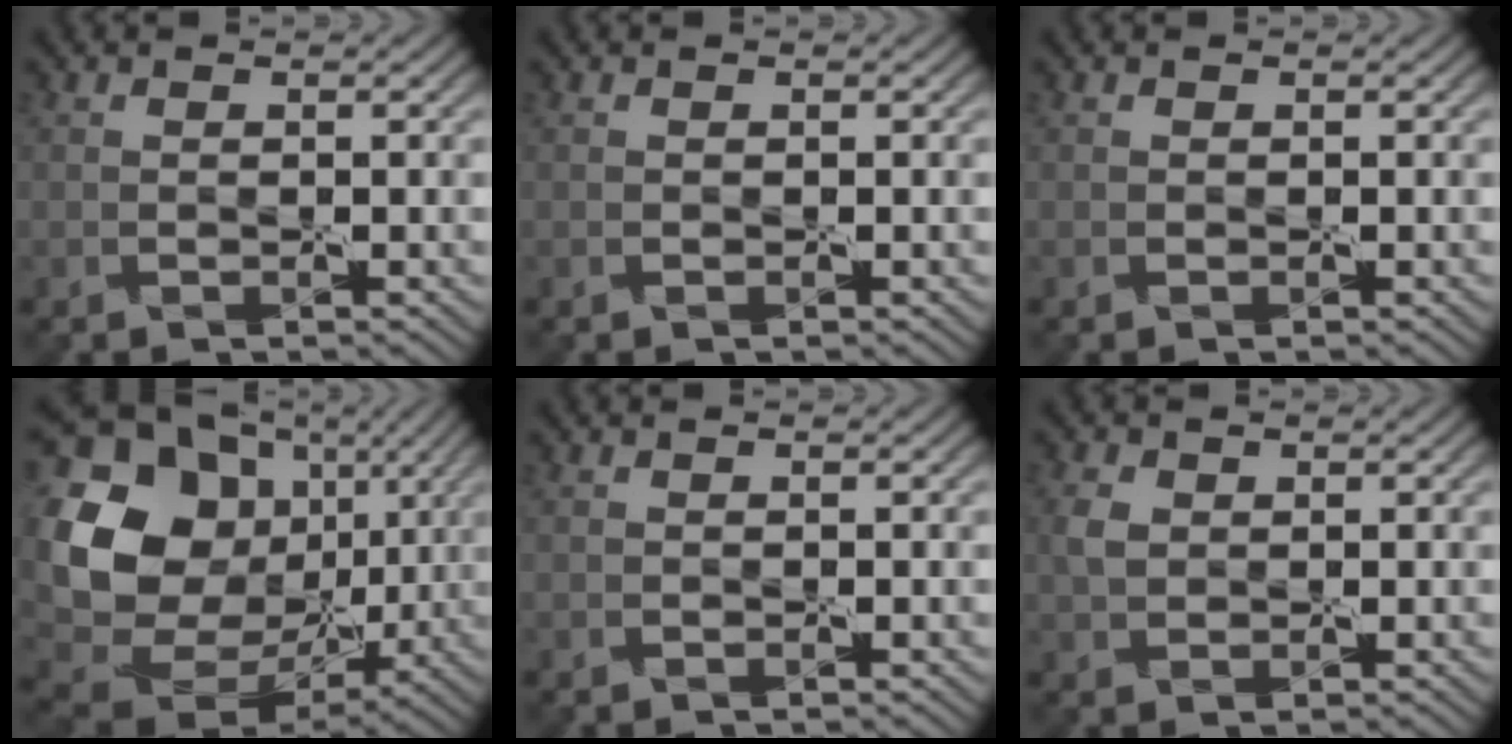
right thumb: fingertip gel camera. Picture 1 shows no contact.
{"total": 0.0}
{"total": 0.0}
{"total": 16.5, "force": [3.7, 13.6, 8.6], "torque": [-0.208, -0.005, 0.075]}
{"total": 0.0}
{"total": 2.1, "force": [0.6, 1.5, 1.3], "torque": [-0.029, 0.006, 0.006]}